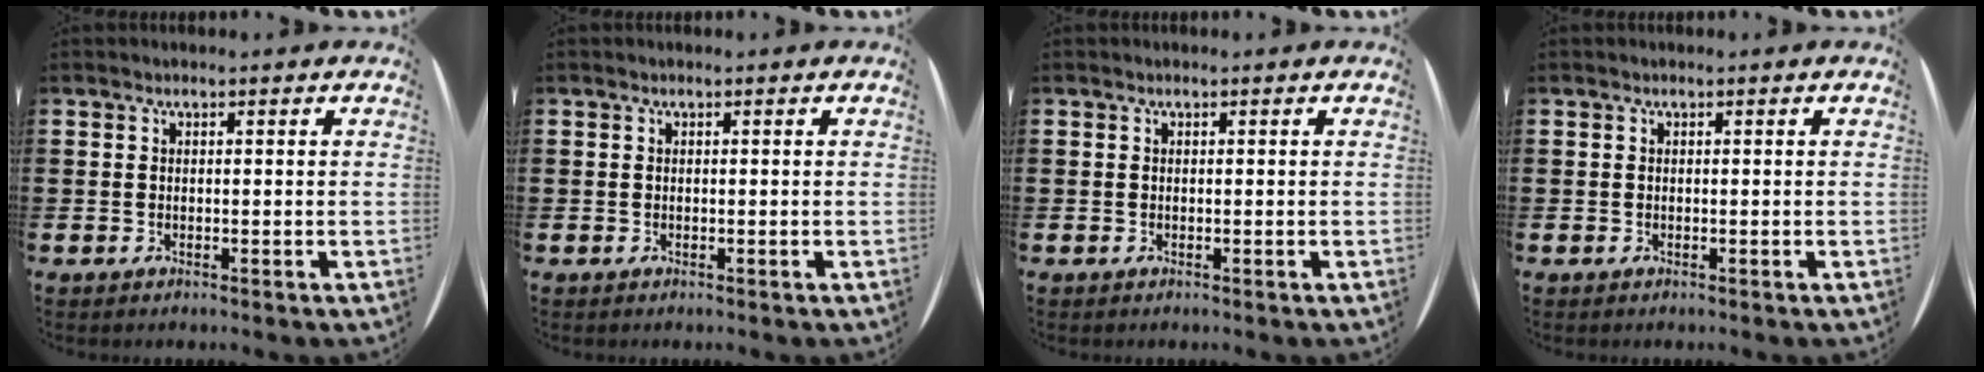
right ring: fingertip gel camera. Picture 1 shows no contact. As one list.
[{"total": 0.0}, {"total": 0.0}, {"total": 0.0}]